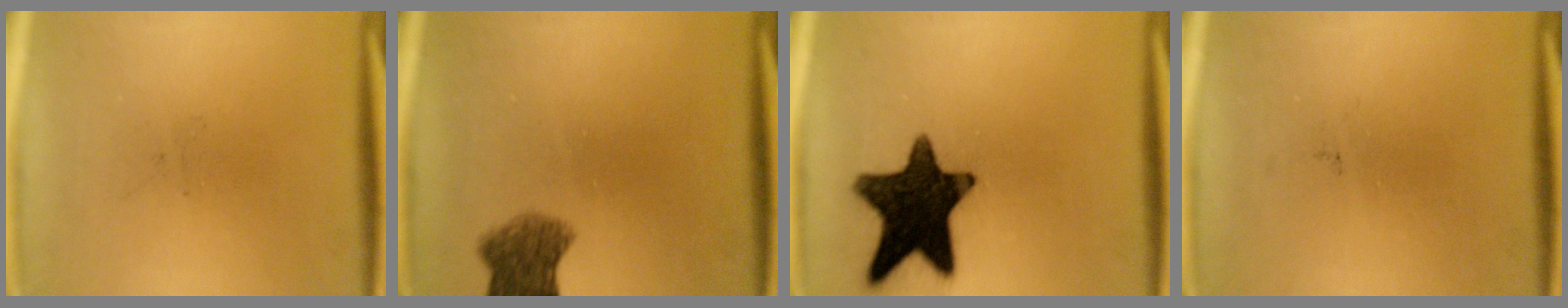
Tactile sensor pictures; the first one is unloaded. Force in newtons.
{"total": 5.9}
{"total": 16.0}
{"total": 0.0}